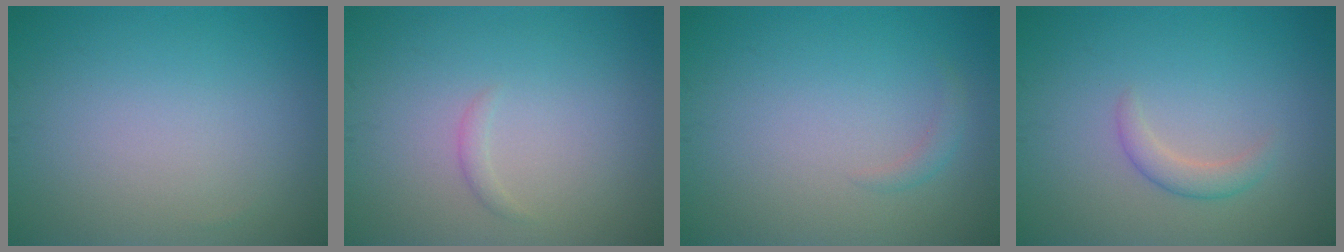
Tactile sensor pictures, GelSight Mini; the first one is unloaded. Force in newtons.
{"total": 0.7, "press": 0.7, "slide": 0.0}
{"total": 0.9, "press": 0.9, "slide": 0.1}
{"total": 1.7, "press": 1.7, "slide": 0.1}